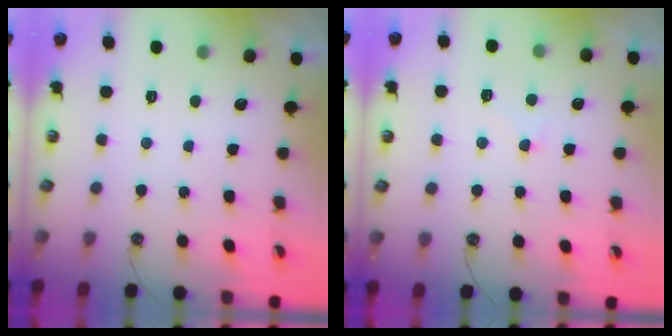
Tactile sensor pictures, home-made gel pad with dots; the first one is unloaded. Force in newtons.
{"total": 3.4, "press": 3.3, "slide": 0.8}